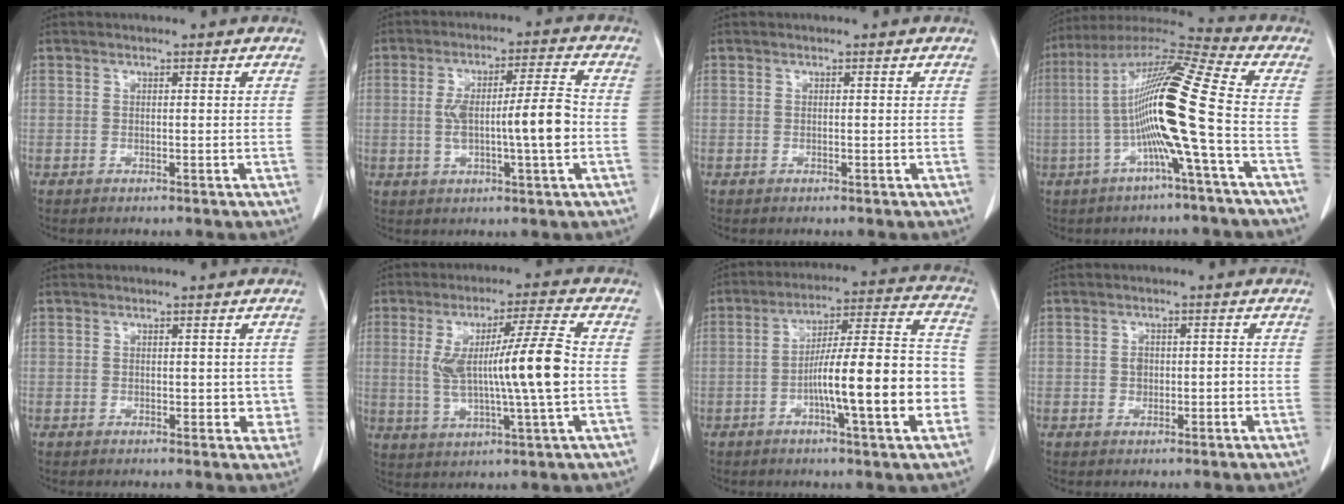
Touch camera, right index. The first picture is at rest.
{"total": 10.0, "force": [-1.1, 0.7, 9.9], "torque": [-0.171, 0.014, -0.020]}
{"total": 0.0}
{"total": 15.7, "force": [-2.6, -1.4, 15.5], "torque": [-0.288, 0.015, -0.064]}
{"total": 2.8, "force": [0.0, 1.8, 2.1], "torque": [-0.012, 0.002, 0.002]}
{"total": 12.7, "force": [0.2, 0.1, 12.7], "torque": [-0.235, 0.007, 0.005]}
{"total": 17.0, "force": [-4.4, 1.3, 16.4], "torque": [-0.252, 0.018, -0.067]}
{"total": 2.3, "force": [-0.3, 1.6, 1.6], "torque": [-0.023, 0.006, -0.002]}